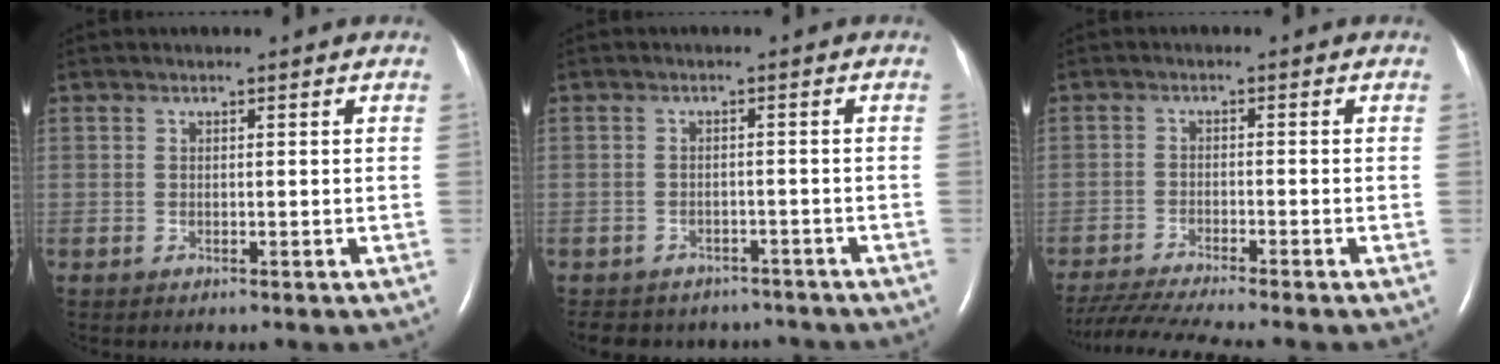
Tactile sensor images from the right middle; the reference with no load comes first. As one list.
[{"total": 9.4, "force": [-8.4, 4.0, 1.4], "torque": [-0.027, 0.006, -0.097]}, {"total": 9.6, "force": [-8.5, -1.4, 4.1], "torque": [-0.064, -0.028, -0.142]}]